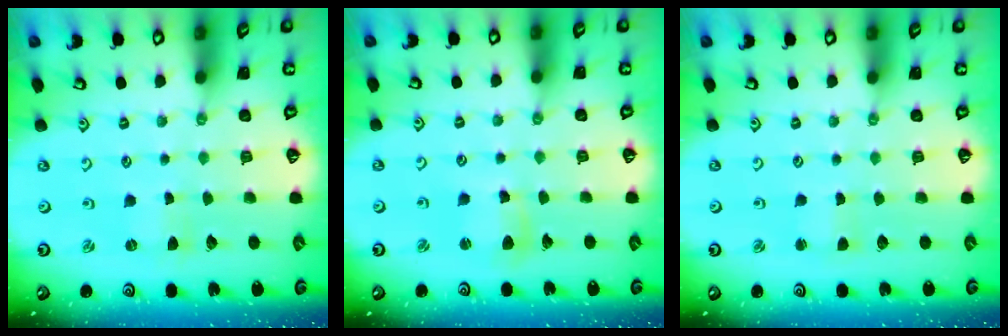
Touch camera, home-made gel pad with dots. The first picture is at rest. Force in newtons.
{"total": 5.4, "press": 5.4, "slide": 0.7}
{"total": 2.3, "press": 2.3, "slide": 0.4}